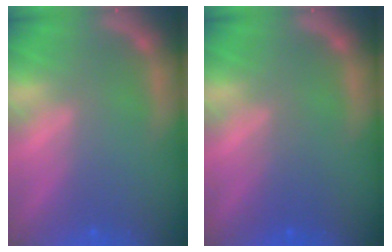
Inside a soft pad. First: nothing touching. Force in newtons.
{"total": 2.0}